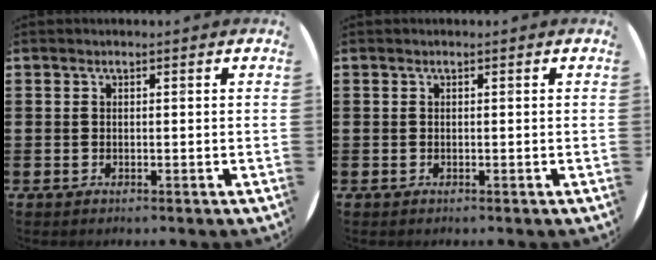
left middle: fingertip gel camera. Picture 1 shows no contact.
{"total": 0.0}